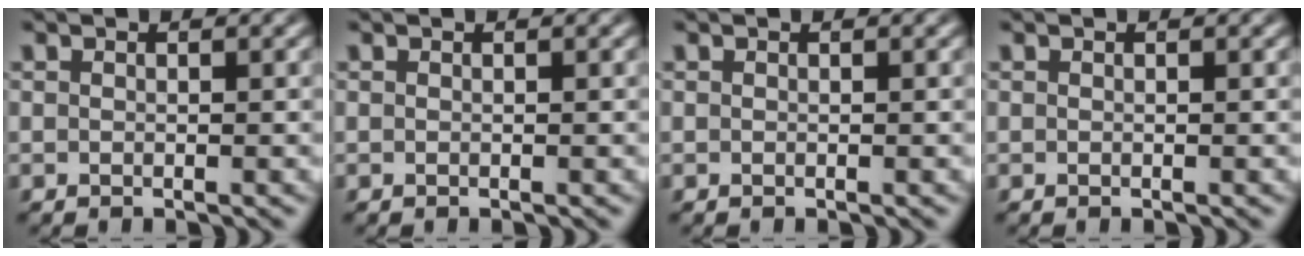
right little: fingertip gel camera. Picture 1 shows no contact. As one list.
[{"total": 0.0}, {"total": 0.0}, {"total": 0.0}]